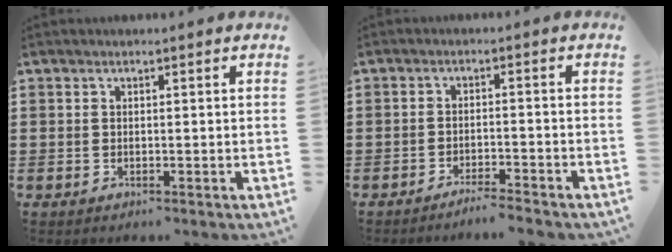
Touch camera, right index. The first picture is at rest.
{"total": 2.8, "force": [-2.7, -0.3, 0.6], "torque": [-0.014, -0.001, -0.056]}